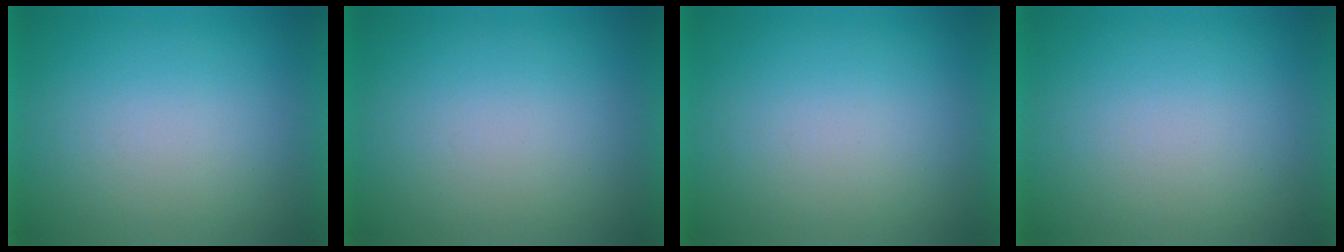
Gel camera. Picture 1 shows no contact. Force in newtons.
{"total": 0.0}
{"total": 0.0}
{"total": 0.0}